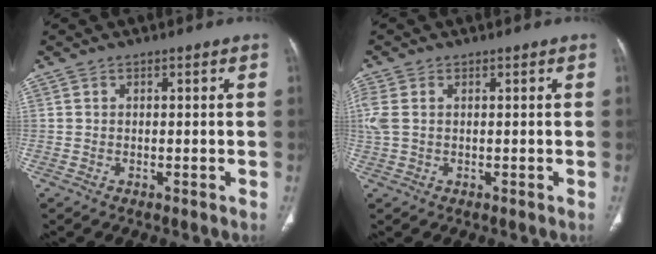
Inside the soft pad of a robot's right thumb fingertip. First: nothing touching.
{"total": 4.2, "force": [0.6, 2.8, 3.1], "torque": [-0.110, 0.017, 0.015]}